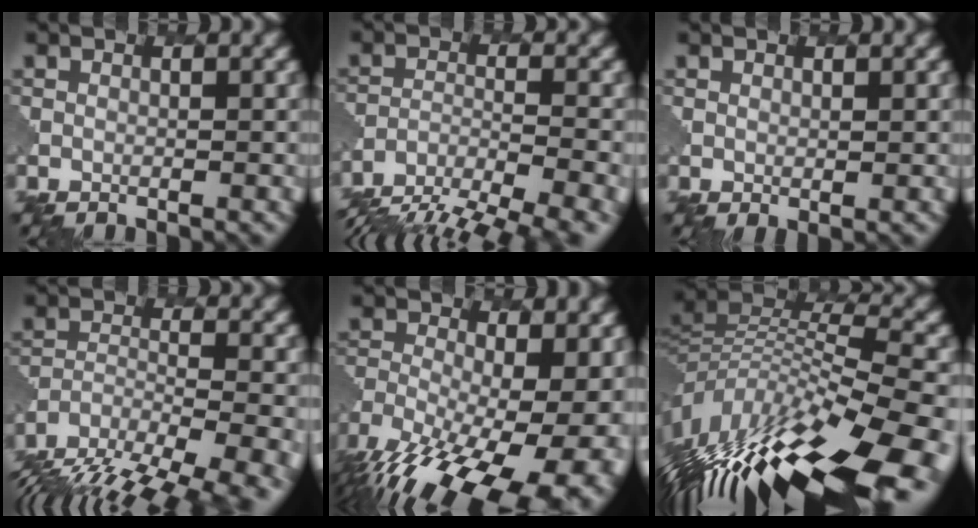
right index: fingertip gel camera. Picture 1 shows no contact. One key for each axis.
{"total": 10.1, "fx": -8.6, "fy": 3.0, "fz": 4.4, "tx": -0.090, "ty": -0.017, "tz": -0.124}
{"total": 1.2, "fx": 1.1, "fy": 0.0, "fz": 0.5, "tx": -0.019, "ty": -0.006, "tz": 0.017}
{"total": 14.2, "fx": -11.6, "fy": 5.0, "fz": 6.5, "tx": -0.131, "ty": -0.025, "tz": -0.153}
{"total": 17.2, "fx": -8.6, "fy": 8.0, "fz": 12.6, "tx": -0.217, "ty": -0.036, "tz": -0.109}
{"total": 15.2, "fx": -7.0, "fy": 4.5, "fz": 12.7, "tx": -0.254, "ty": 0.008, "tz": -0.117}